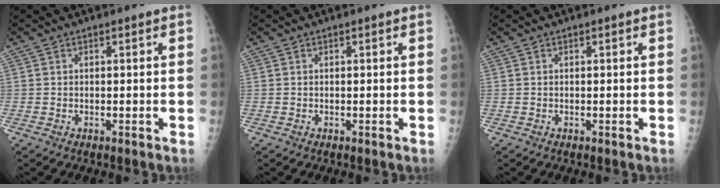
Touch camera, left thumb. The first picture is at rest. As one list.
[{"total": 0.0}, {"total": 0.0}]